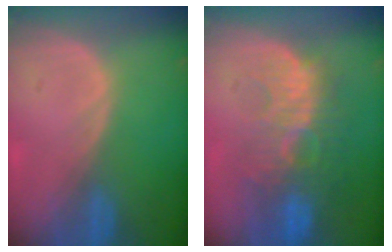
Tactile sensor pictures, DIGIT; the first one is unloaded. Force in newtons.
{"total": 10.8, "press": 9.4, "slide": 5.3}